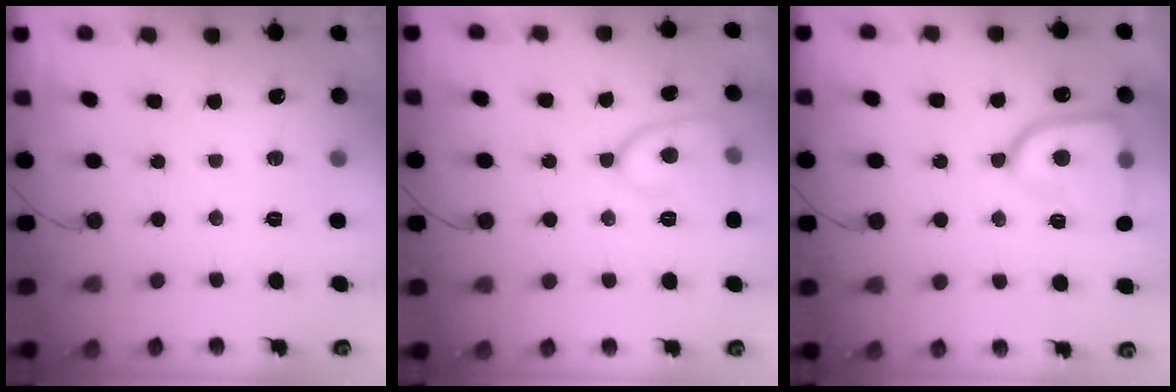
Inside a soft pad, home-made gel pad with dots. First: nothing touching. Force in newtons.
{"total": 9.7, "press": 9.7, "slide": 0.4}
{"total": 15.2, "press": 15.1, "slide": 1.3}